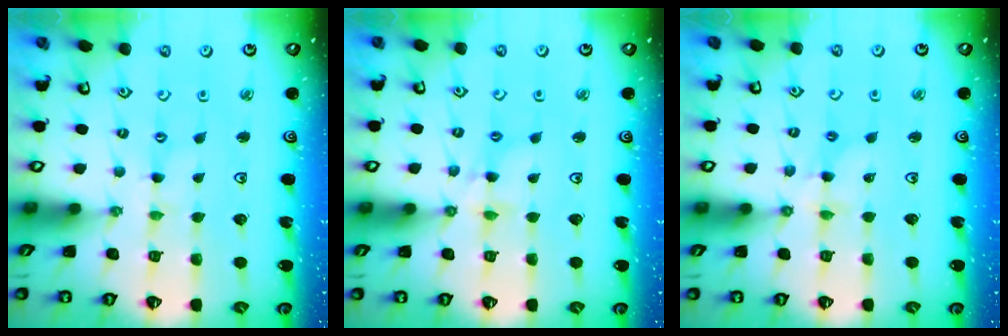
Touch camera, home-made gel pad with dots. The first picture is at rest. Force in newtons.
{"total": 4.5, "press": 4.4, "slide": 0.5}
{"total": 4.0, "press": 4.0, "slide": 0.3}